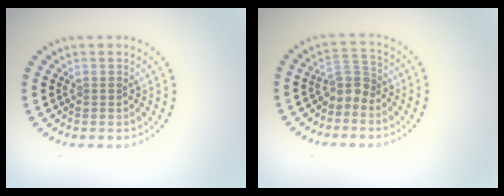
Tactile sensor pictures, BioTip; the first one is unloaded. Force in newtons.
{"total": 2.3, "press": 1.7, "slide": 1.5}